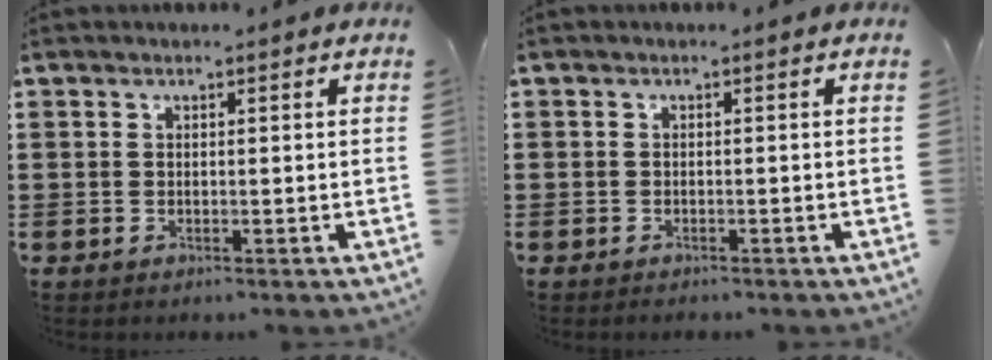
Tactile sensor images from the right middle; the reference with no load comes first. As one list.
[{"total": 0.8, "force": [-0.7, 0.4, 0.0], "torque": [0.000, 0.002, -0.015]}]